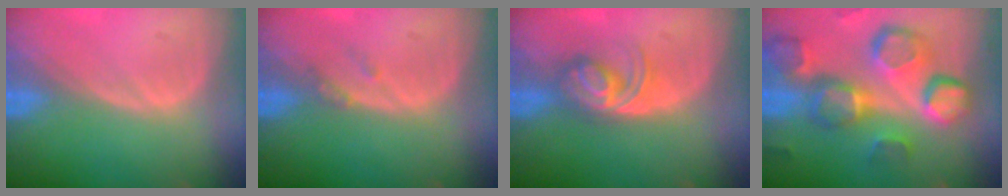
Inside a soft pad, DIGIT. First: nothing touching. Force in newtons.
{"total": 1.2, "press": 1.2, "slide": 0.3}
{"total": 5.9, "press": 5.2, "slide": 2.9}
{"total": 13.0, "press": 11.3, "slide": 6.5}